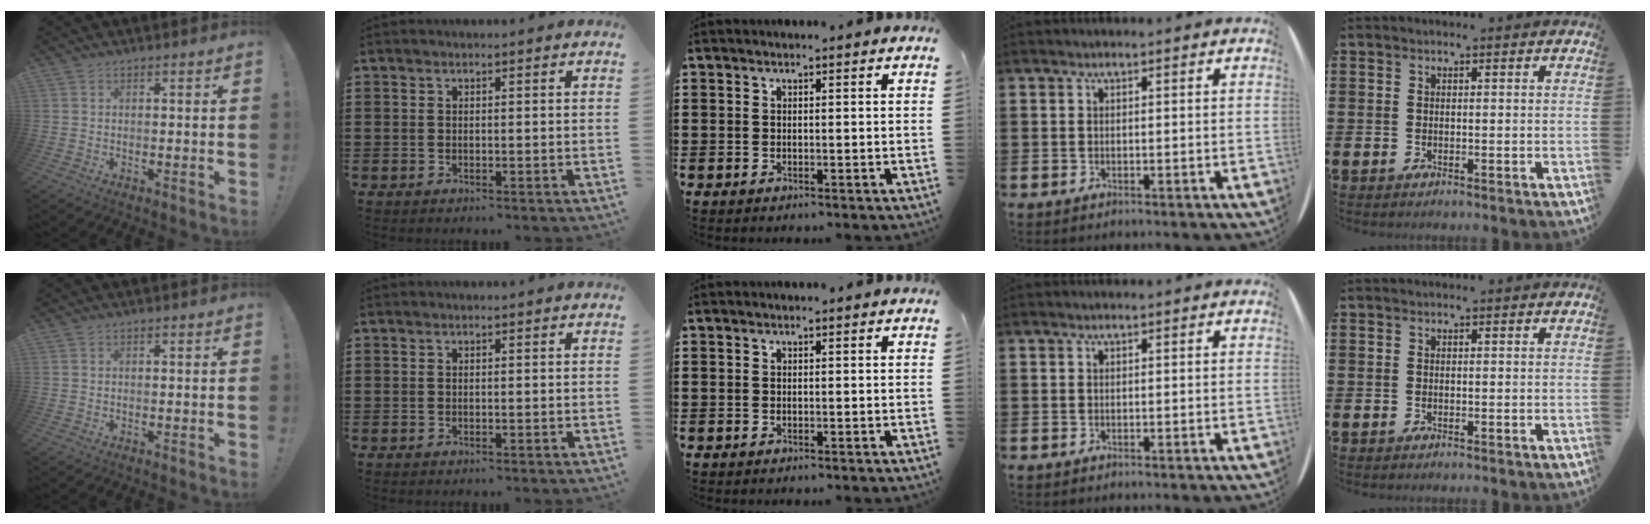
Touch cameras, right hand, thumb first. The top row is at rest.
{}